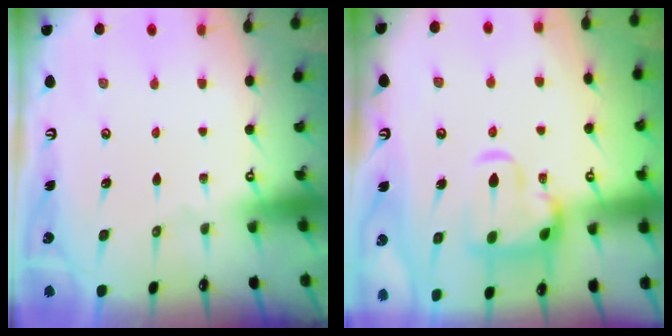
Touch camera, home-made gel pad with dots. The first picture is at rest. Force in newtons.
{"total": 7.4, "press": 7.2, "slide": 1.7}